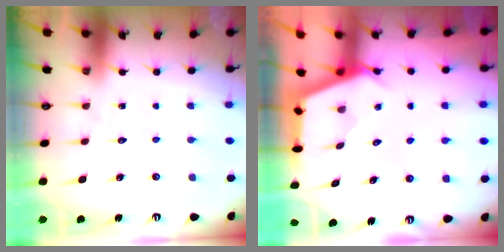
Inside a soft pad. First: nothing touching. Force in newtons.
{"total": 3.0, "press": 3.0, "slide": 0.4}